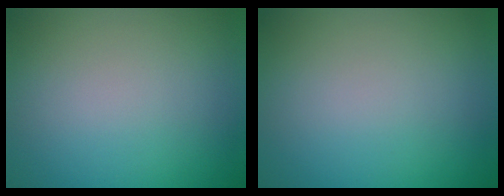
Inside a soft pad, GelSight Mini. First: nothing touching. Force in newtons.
{"total": 0.0}